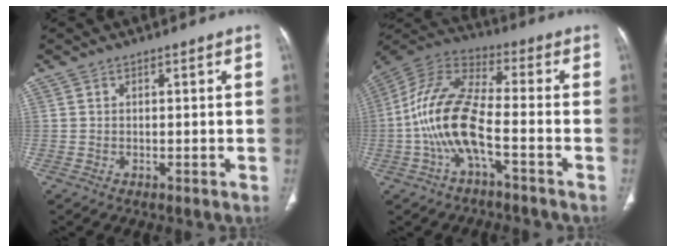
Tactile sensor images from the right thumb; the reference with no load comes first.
{"total": 14.0, "force": [-4.0, 5.0, 12.5], "torque": [-0.268, 0.043, -0.082]}